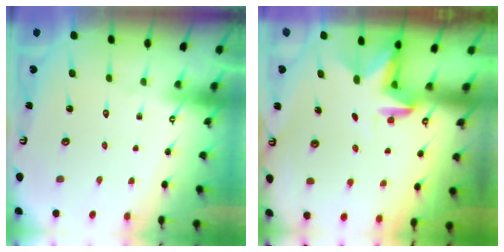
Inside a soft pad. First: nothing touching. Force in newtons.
{"total": 3.3, "press": 3.3, "slide": 0.1}